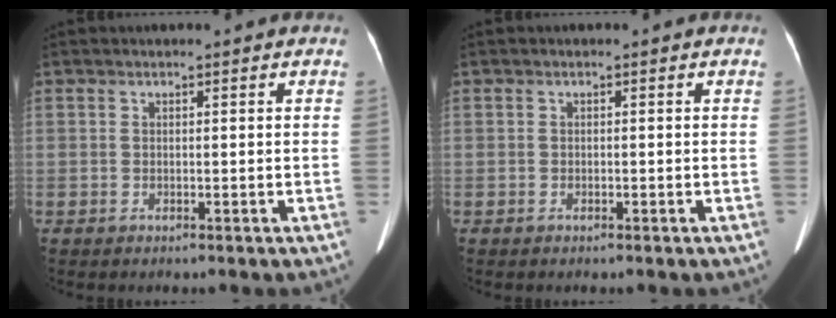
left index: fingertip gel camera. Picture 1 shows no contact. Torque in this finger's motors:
{"motor_torque": [-0.04, 0.00, -0.02, -0.01]}